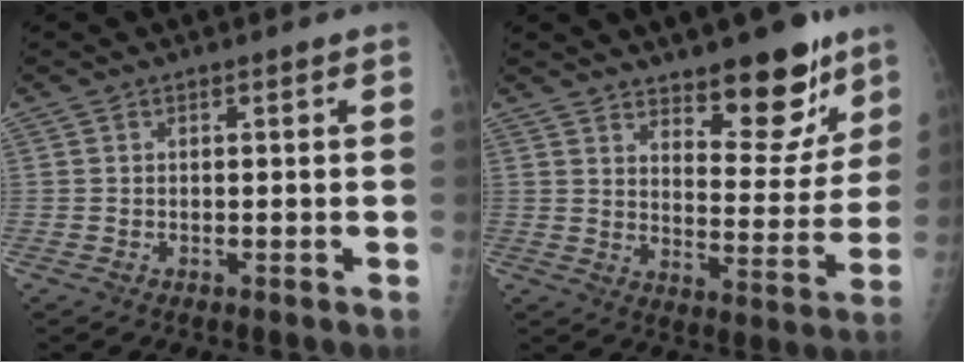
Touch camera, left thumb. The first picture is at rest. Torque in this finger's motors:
{"motor_torque": [1.13, 1.24, 0.18, -0.11, 0.10]}